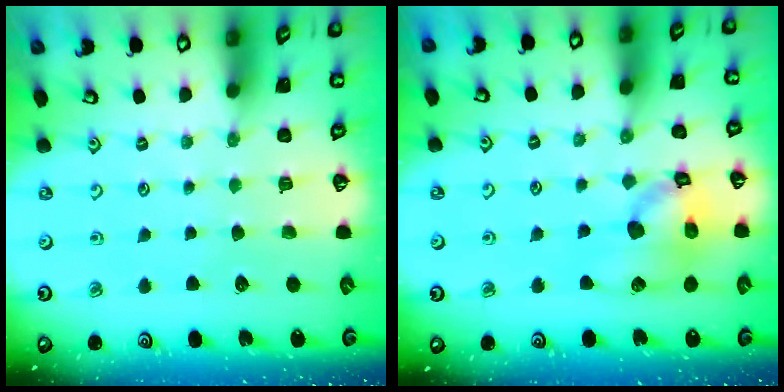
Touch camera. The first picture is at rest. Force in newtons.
{"total": 15.4, "press": 15.2, "slide": 2.1}